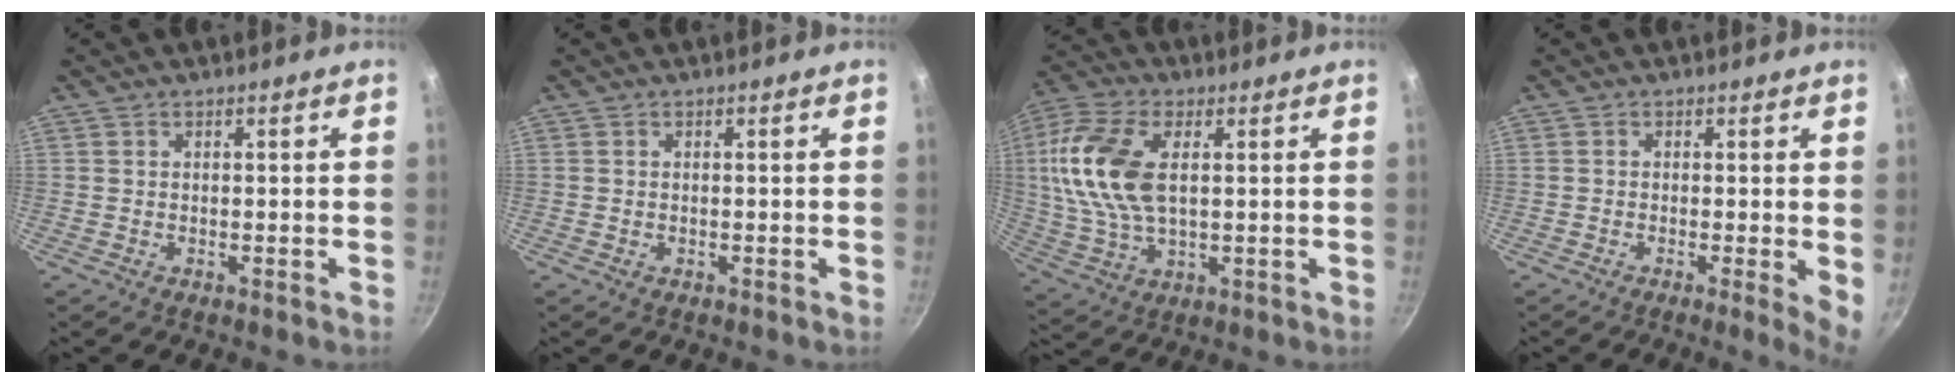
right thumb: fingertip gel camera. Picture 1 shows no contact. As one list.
[{"total": 0.0}, {"total": 16.3, "force": [3.0, 9.1, 13.3], "torque": [-0.269, 0.004, 0.053]}, {"total": 4.0, "force": [-0.3, 0.8, 3.9], "torque": [-0.050, -0.009, -0.007]}]